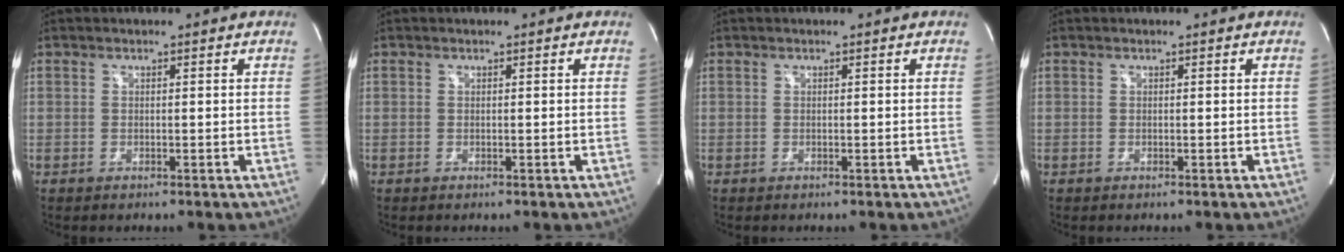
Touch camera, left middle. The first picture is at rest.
{"total": 0.0}
{"total": 0.0}
{"total": 0.0}